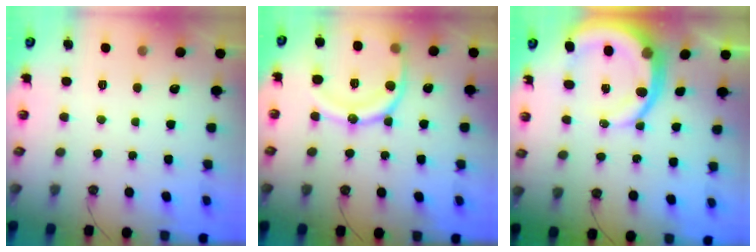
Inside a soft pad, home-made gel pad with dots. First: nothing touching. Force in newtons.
{"total": 16.7, "press": 16.6, "slide": 1.8}
{"total": 12.9, "press": 12.8, "slide": 1.6}